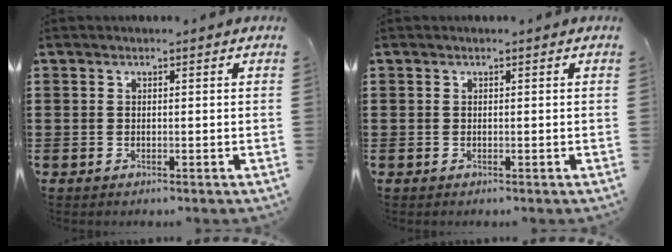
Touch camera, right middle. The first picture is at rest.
{"total": 0.0}